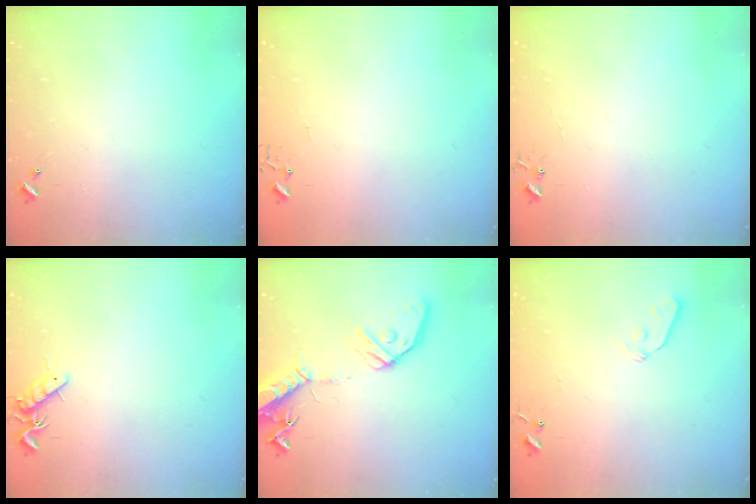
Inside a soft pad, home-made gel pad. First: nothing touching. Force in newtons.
{"total": 5.0, "press": 5.0, "slide": 0.4}
{"total": 5.6, "press": 5.6, "slide": 0.4}
{"total": 7.6, "press": 7.5, "slide": 0.8}
{"total": 16.6, "press": 16.2, "slide": 3.2}
{"total": 5.2, "press": 5.2, "slide": 0.6}